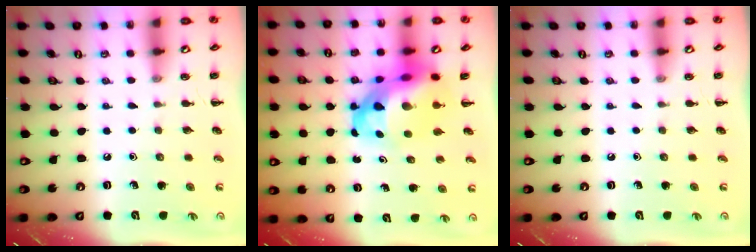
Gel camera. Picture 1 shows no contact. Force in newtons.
{"total": 12.4, "press": 11.9, "slide": 3.4}
{"total": 0.0}